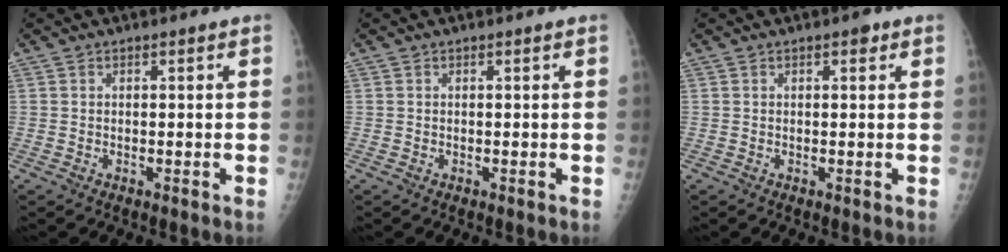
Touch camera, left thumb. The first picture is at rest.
{"total": 0.0}
{"total": 1.5, "force": [0.8, 0.7, 1.0], "torque": [-0.007, 0.000, 0.008]}